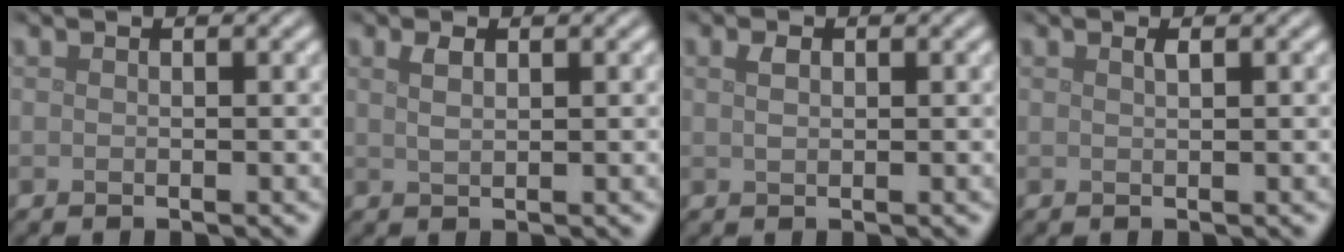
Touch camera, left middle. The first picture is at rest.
{"total": 1.3, "force": [0.7, 0.5, 1.0], "torque": [-0.022, 0.000, 0.016]}
{"total": 1.1, "force": [0.4, 0.7, 0.8], "torque": [-0.017, 0.000, 0.009]}
{"total": 0.8, "force": [0.4, 0.2, 0.6], "torque": [-0.007, 0.001, 0.005]}